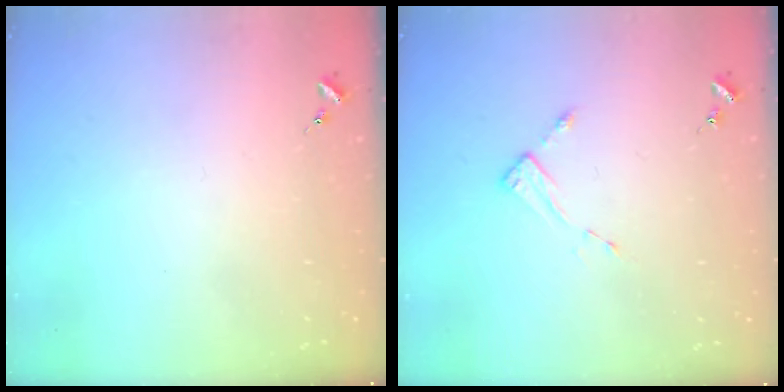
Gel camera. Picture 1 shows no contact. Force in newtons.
{"total": 2.8, "press": 2.7, "slide": 0.3}